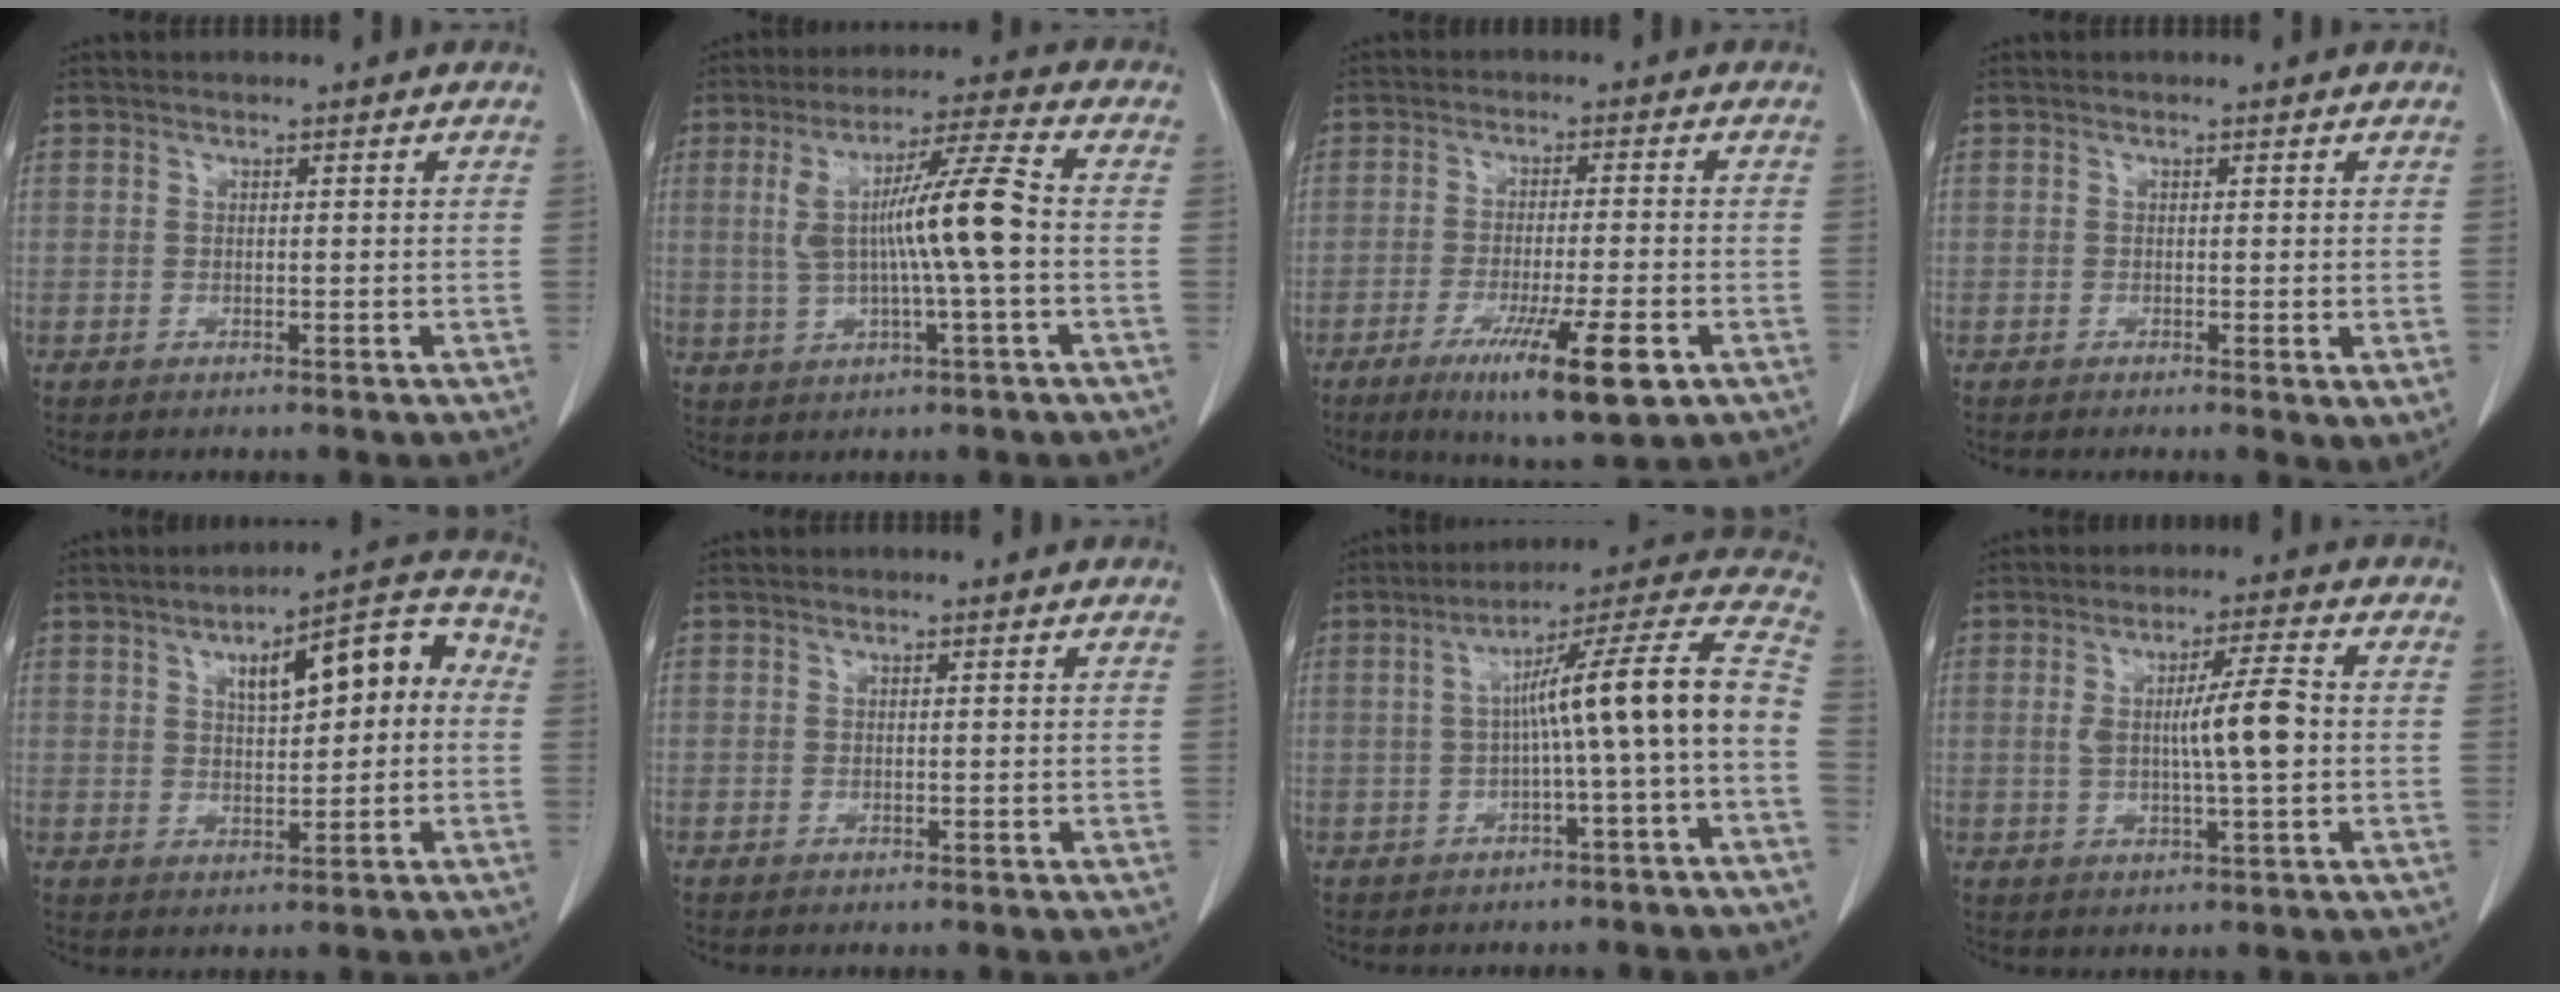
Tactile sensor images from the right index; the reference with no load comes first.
{"total": 11.0, "force": [0.1, -0.1, 11.0], "torque": [-0.207, 0.015, 0.003]}
{"total": 11.2, "force": [-5.4, 0.8, 9.7], "torque": [-0.160, -0.028, -0.081]}
{"total": 1.8, "force": [-0.3, 0.4, 1.7], "torque": [-0.024, -0.006, -0.005]}
{"total": 11.4, "force": [2.1, 4.0, 10.5], "torque": [-0.137, 0.041, 0.029]}
{"total": 0.0}
{"total": 13.8, "force": [-1.8, -0.5, 13.6], "torque": [-0.190, 0.043, -0.030]}
{"total": 7.4, "force": [0.1, 0.4, 7.4], "torque": [-0.126, 0.004, 0.002]}